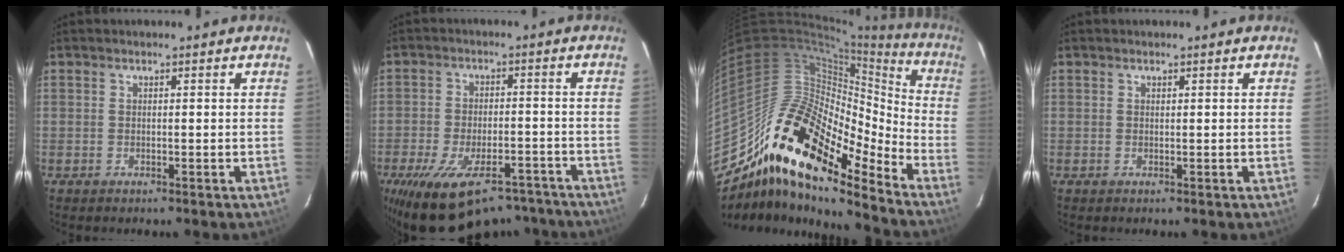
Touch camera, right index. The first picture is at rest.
{"total": 19.5, "force": [-14.8, 8.4, 9.6], "torque": [-0.192, -0.013, -0.207]}
{"total": 20.8, "force": [-14.3, 7.0, 13.4], "torque": [-0.215, -0.012, -0.278]}
{"total": 0.0}